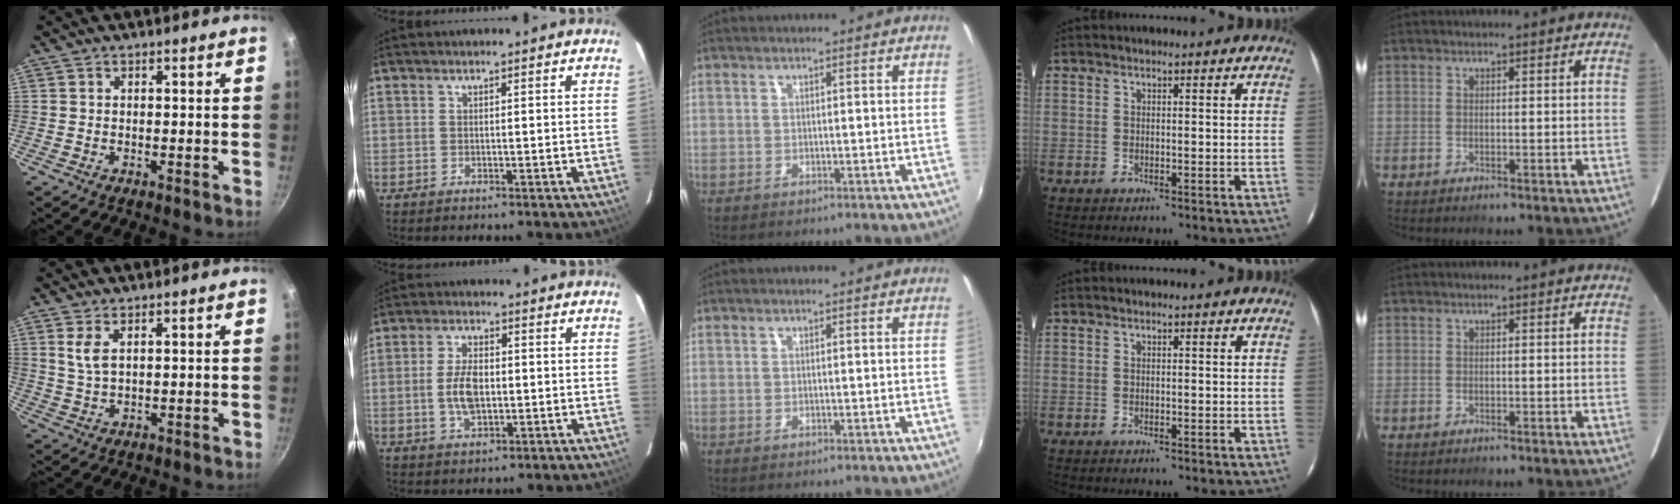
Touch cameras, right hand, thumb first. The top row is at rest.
{"thumb": {"total": 3.7, "force": [1.5, 1.6, 3.0], "torque": [-0.057, -0.011, 0.033]}, "index": {"total": 7.0, "force": [-0.5, 3.8, 5.9], "torque": [-0.114, 0.001, -0.005]}}